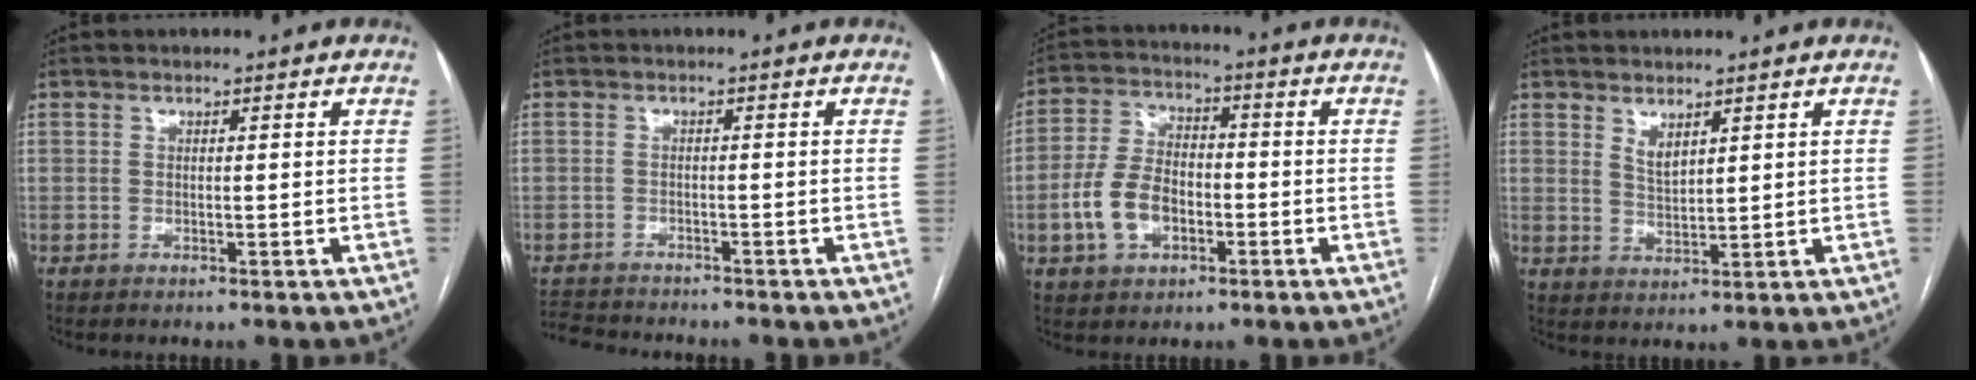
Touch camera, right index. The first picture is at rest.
{"total": 6.5, "force": [-6.2, 1.2, 1.4], "torque": [-0.023, -0.007, -0.100]}
{"total": 9.0, "force": [-2.7, 5.7, 6.5], "torque": [-0.145, 0.018, -0.049]}
{"total": 2.6, "force": [1.9, 0.8, 1.6], "torque": [-0.032, -0.010, 0.044]}